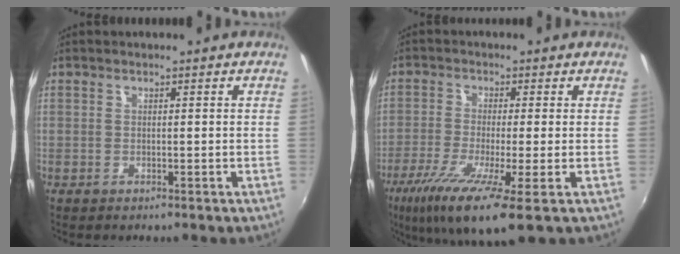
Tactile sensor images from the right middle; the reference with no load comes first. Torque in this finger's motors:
{"motor_torque": [1.43, -0.71, 0.43, 0.21]}